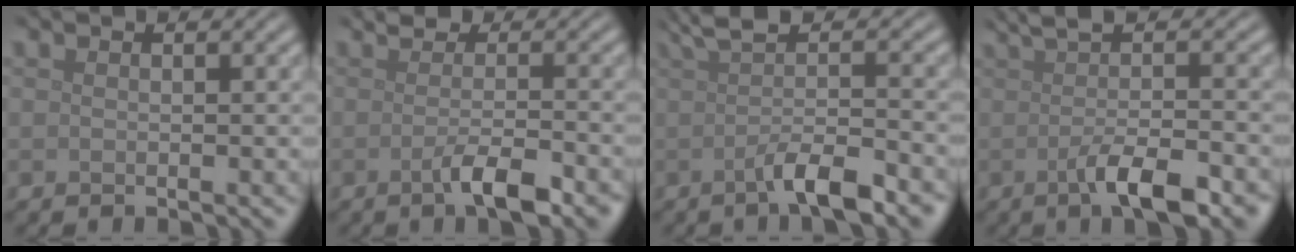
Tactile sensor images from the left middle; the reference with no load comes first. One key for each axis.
{"total": 4.0, "fx": -1.6, "fy": 1.2, "fz": 3.5, "tx": -0.058, "ty": -0.007, "tz": -0.025}
{"total": 5.7, "fx": -1.2, "fy": 1.6, "fz": 5.4, "tx": -0.081, "ty": -0.001, "tz": -0.021}
{"total": 7.3, "fx": -1.3, "fy": 2.2, "fz": 6.9, "tx": -0.094, "ty": -0.004, "tz": -0.020}